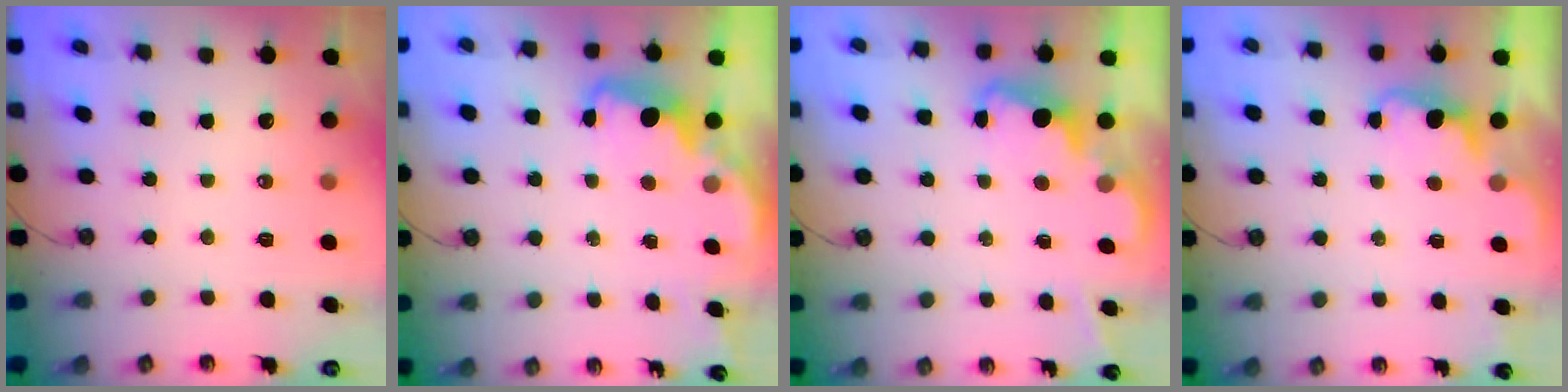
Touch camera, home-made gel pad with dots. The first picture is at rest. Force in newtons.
{"total": 2.5, "press": 2.4, "slide": 0.7}
{"total": 2.1, "press": 2.1, "slide": 0.5}
{"total": 1.6, "press": 1.3, "slide": 0.8}